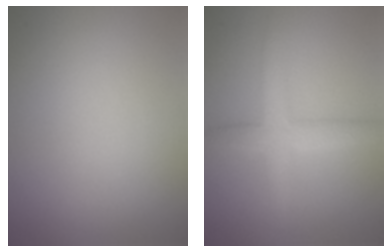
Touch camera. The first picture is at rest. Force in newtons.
{"total": 3.4, "press": 3.4, "slide": 0.1}